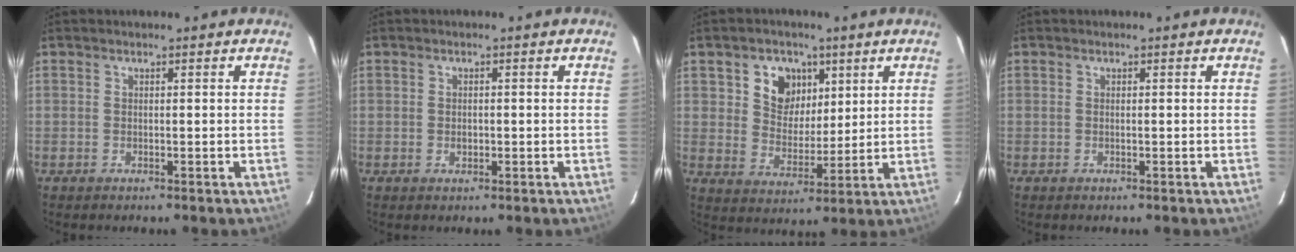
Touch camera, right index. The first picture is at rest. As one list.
[{"total": 1.3, "force": [-0.2, 1.1, 0.6], "torque": [-0.010, 0.002, -0.004]}, {"total": 9.0, "force": [3.8, 7.1, 3.8], "torque": [-0.074, 0.008, 0.071]}, {"total": 0.0}]